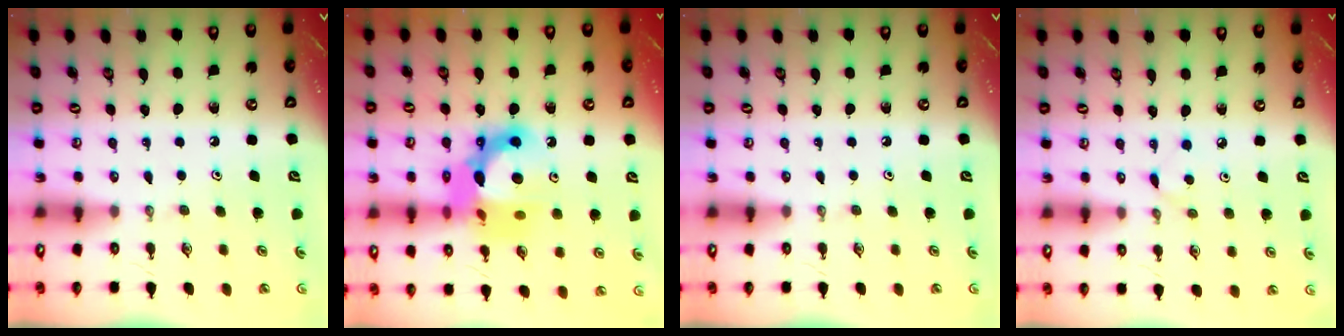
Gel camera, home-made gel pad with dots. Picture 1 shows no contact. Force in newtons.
{"total": 16.1, "press": 16.1, "slide": 1.5}
{"total": 0.0}
{"total": 3.6, "press": 3.6, "slide": 0.5}